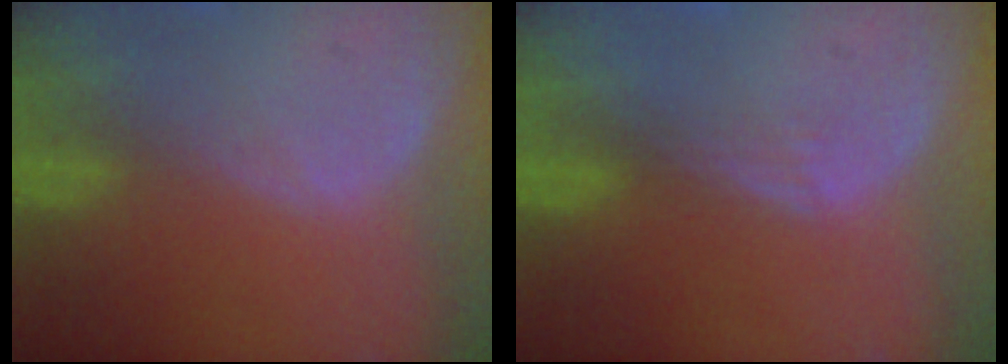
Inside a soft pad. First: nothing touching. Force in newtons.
{"total": 1.5, "press": 1.2, "slide": 0.9}